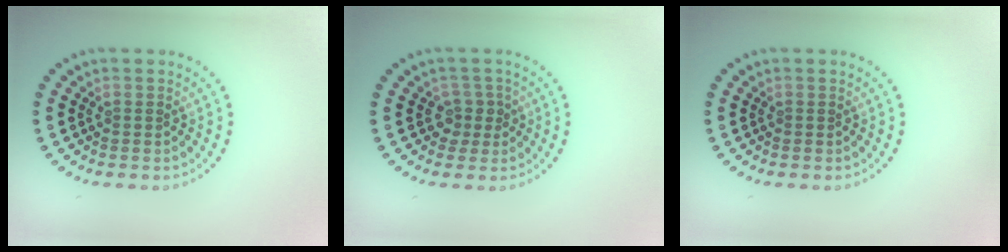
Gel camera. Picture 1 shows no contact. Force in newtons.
{"total": 1.7, "press": 1.3, "slide": 1.0}
{"total": 0.0}